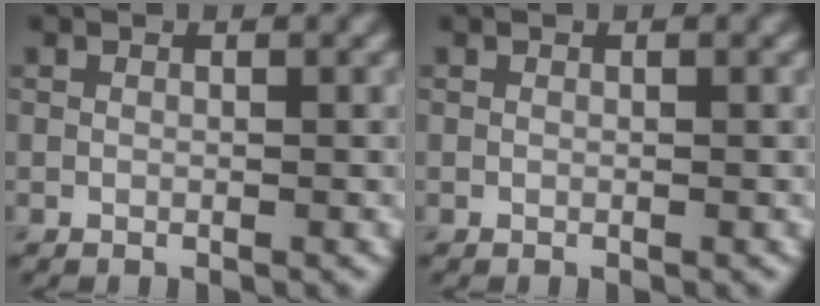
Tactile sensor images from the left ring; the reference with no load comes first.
{"total": 0.0}